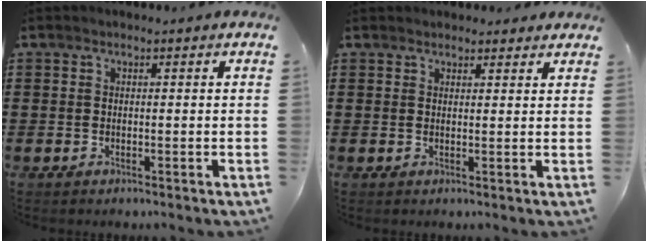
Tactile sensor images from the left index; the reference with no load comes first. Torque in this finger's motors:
{"motor_torque": [1.36, -0.78, 0.70, 0.10]}